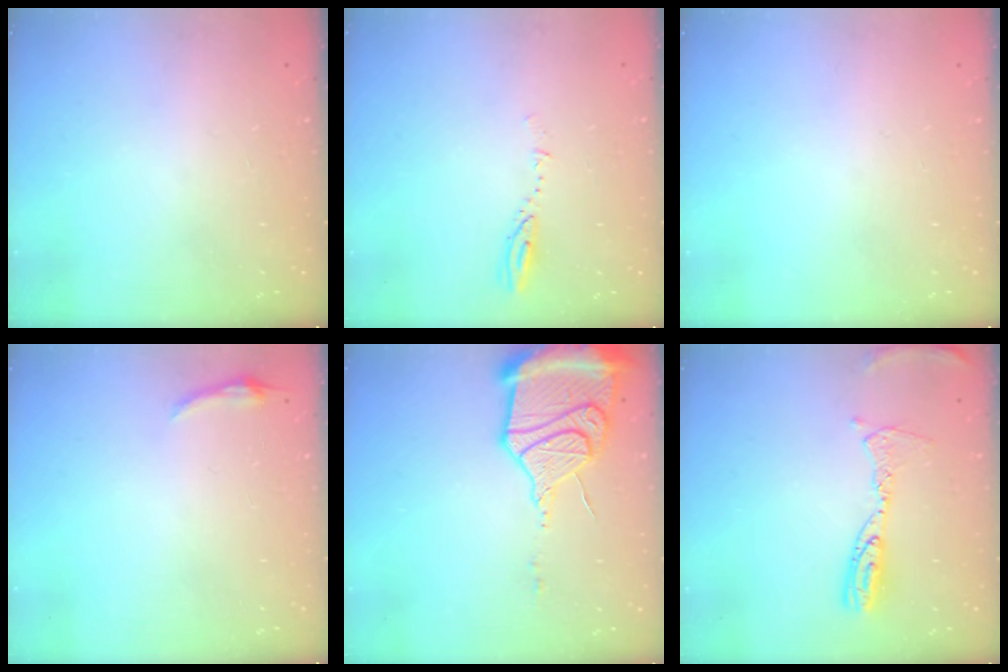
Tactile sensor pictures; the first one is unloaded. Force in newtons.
{"total": 3.3, "press": 3.3, "slide": 0.3}
{"total": 0.0}
{"total": 4.2, "press": 3.6, "slide": 2.0}
{"total": 17.6, "press": 17.4, "slide": 2.2}
{"total": 10.2, "press": 10.2, "slide": 1.0}